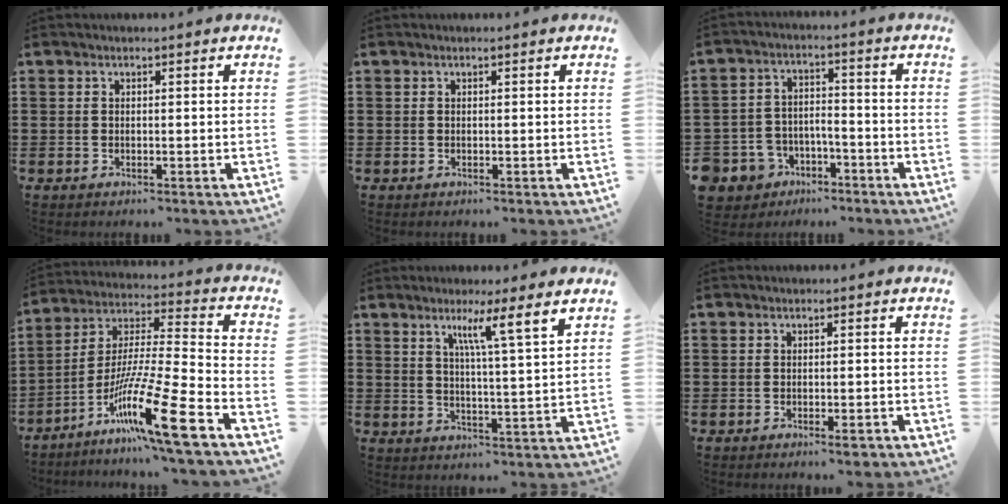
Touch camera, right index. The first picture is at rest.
{"total": 0.0}
{"total": 5.4, "force": [-4.4, 2.9, 1.0], "torque": [-0.058, 0.004, -0.096]}
{"total": 16.0, "force": [-9.8, 0.6, 12.6], "torque": [-0.244, 0.001, -0.182]}
{"total": 5.9, "force": [3.5, -0.7, 4.7], "torque": [-0.086, -0.013, 0.051]}
{"total": 1.4, "force": [-1.0, 0.2, 0.9], "torque": [-0.018, -0.002, -0.018]}